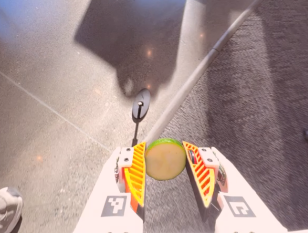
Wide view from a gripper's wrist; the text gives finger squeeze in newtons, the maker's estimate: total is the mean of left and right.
{"total": 11.4, "left": 11.7, "right": 11.1}